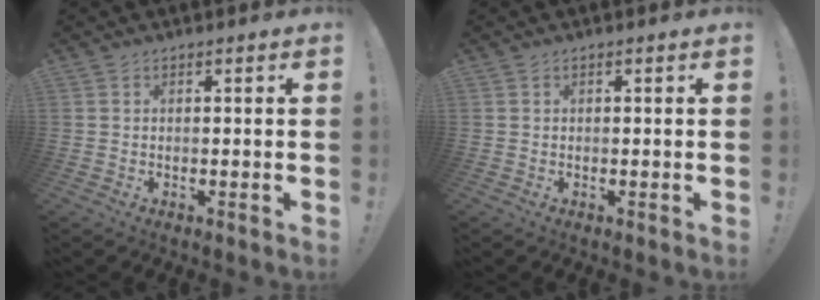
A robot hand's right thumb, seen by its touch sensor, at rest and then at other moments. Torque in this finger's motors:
{"motor_torque": [0.01, 0.00, 0.10, -0.08, 0.06]}